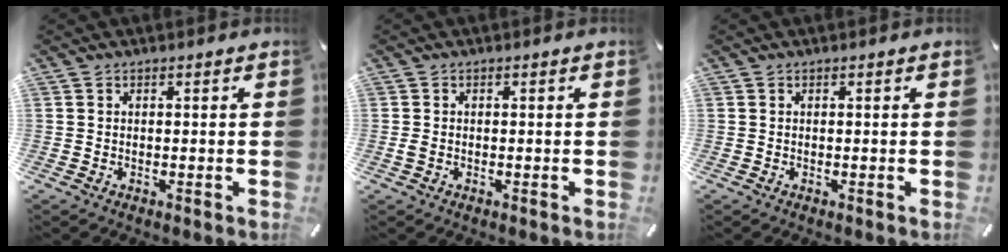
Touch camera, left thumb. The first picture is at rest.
{"total": 1.0, "force": [-0.2, 0.7, 0.7], "torque": [-0.013, 0.003, -0.006]}
{"total": 0.0}